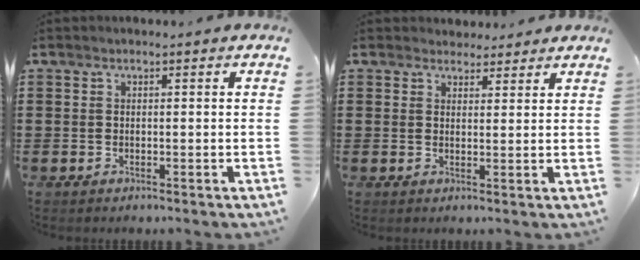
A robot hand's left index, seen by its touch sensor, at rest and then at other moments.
{"total": 2.6, "force": [2.3, 1.1, 0.0], "torque": [0.001, -0.002, 0.043]}